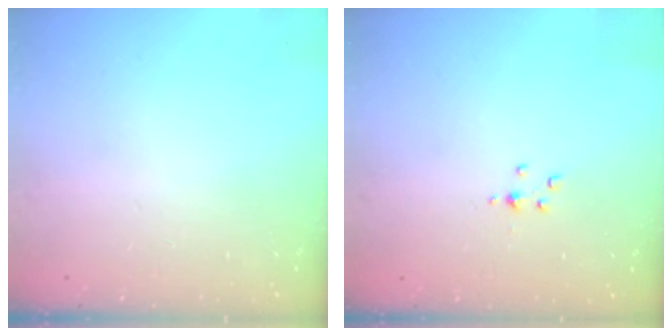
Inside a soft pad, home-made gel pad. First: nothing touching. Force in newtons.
{"total": 3.0, "press": 3.0, "slide": 0.5}